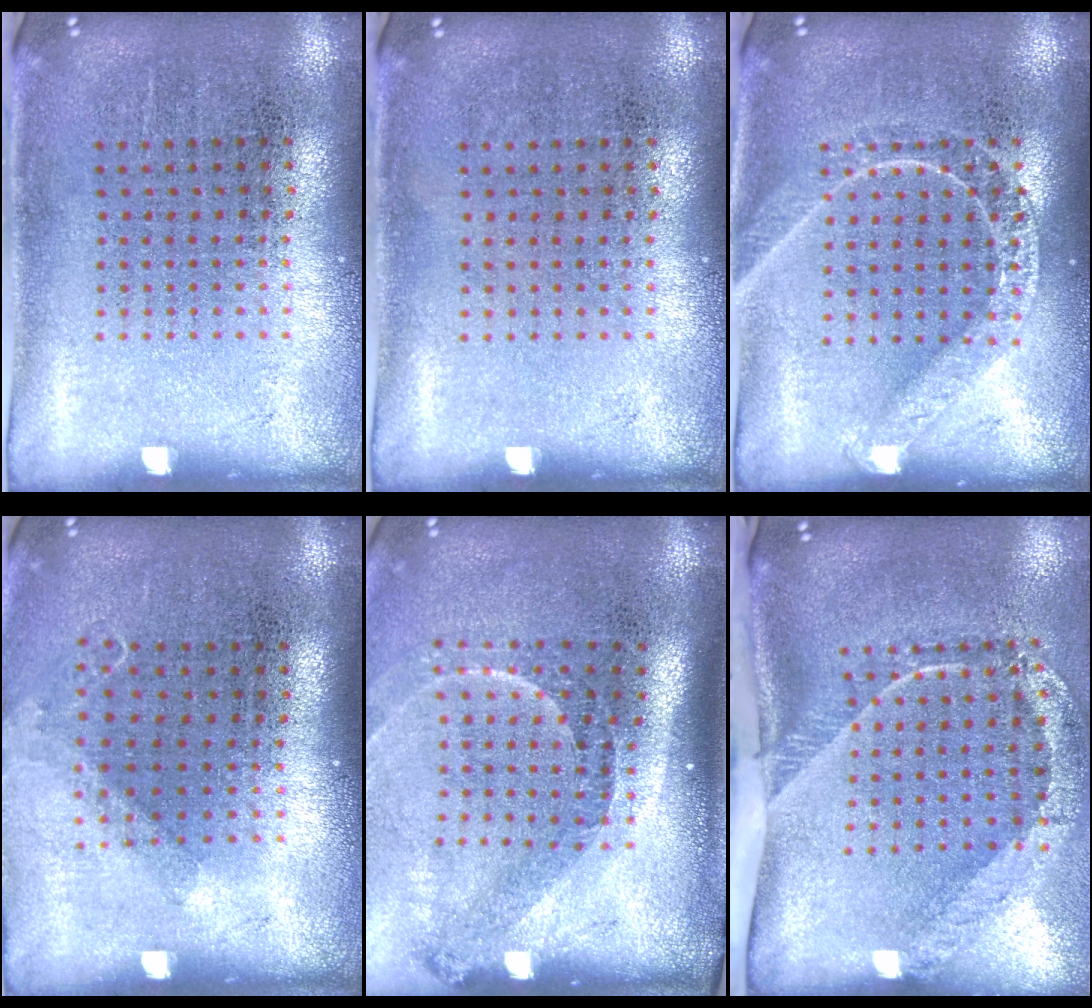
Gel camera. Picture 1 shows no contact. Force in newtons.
{"total": 0.0}
{"total": 2.2, "press": 2.2, "slide": 0.3}
{"total": 0.8, "press": 0.8, "slide": 0.3}
{"total": 1.9, "press": 1.4, "slide": 1.4}
{"total": 2.6, "press": 1.7, "slide": 1.9}